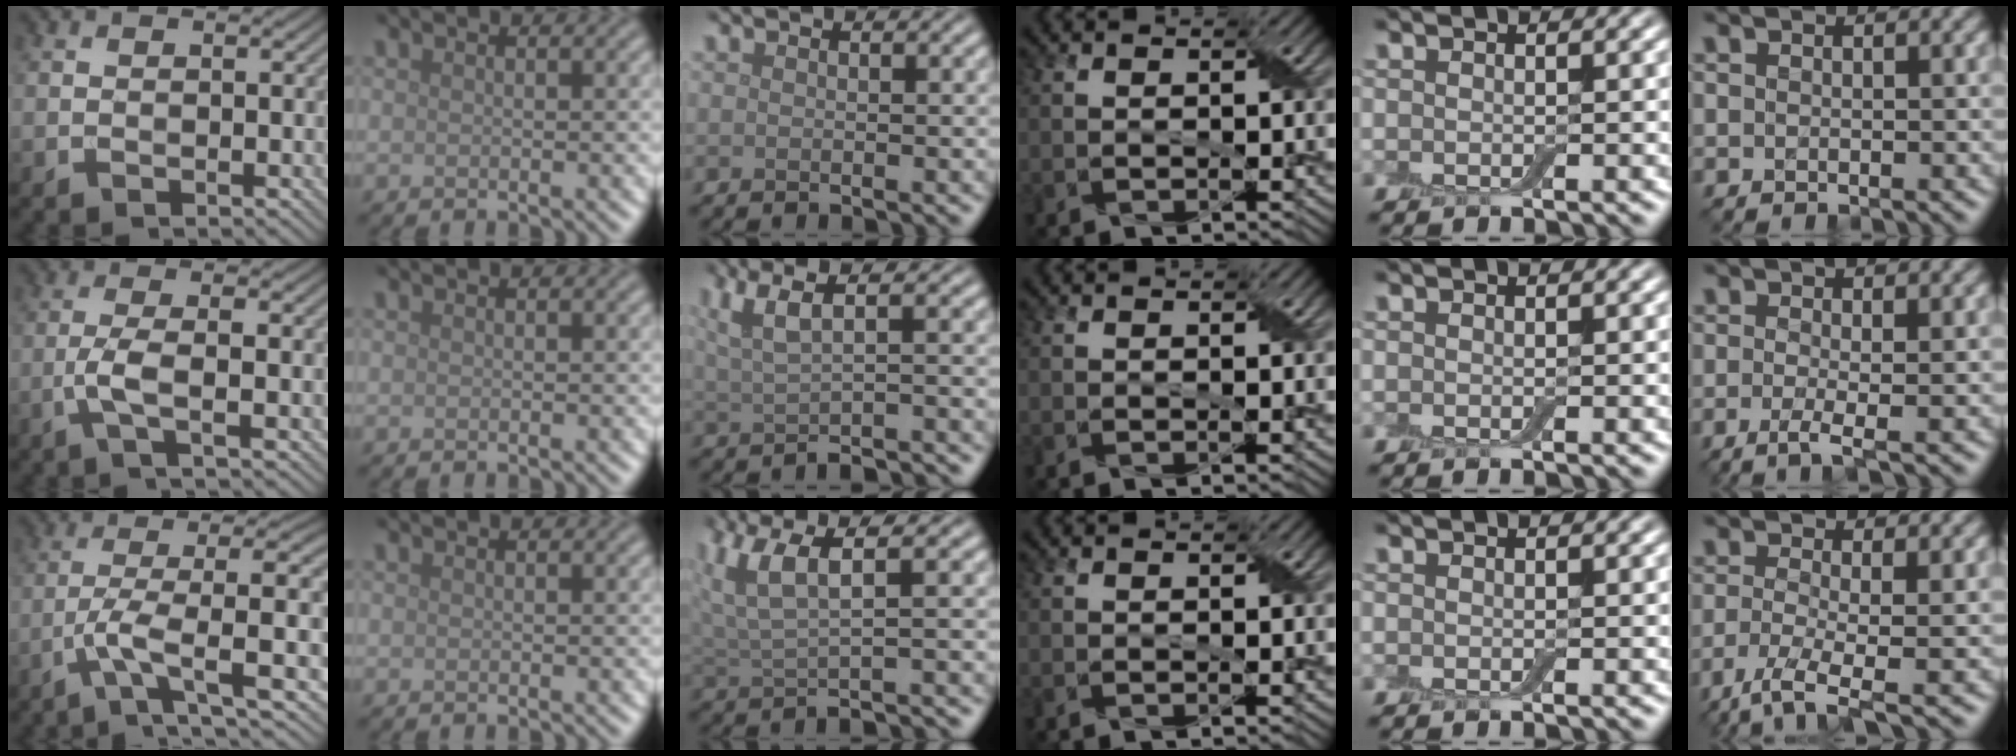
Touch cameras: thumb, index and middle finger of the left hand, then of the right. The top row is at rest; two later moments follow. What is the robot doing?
{"motion": "peel", "object": "aluminum foil"}